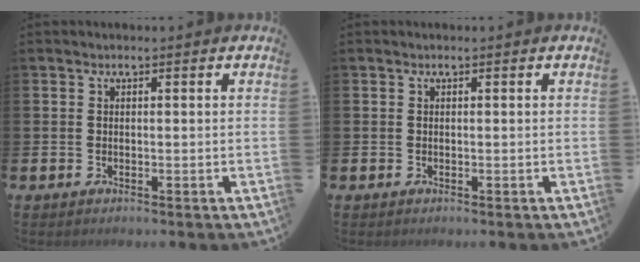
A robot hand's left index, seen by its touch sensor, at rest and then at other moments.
{"total": 0.0}